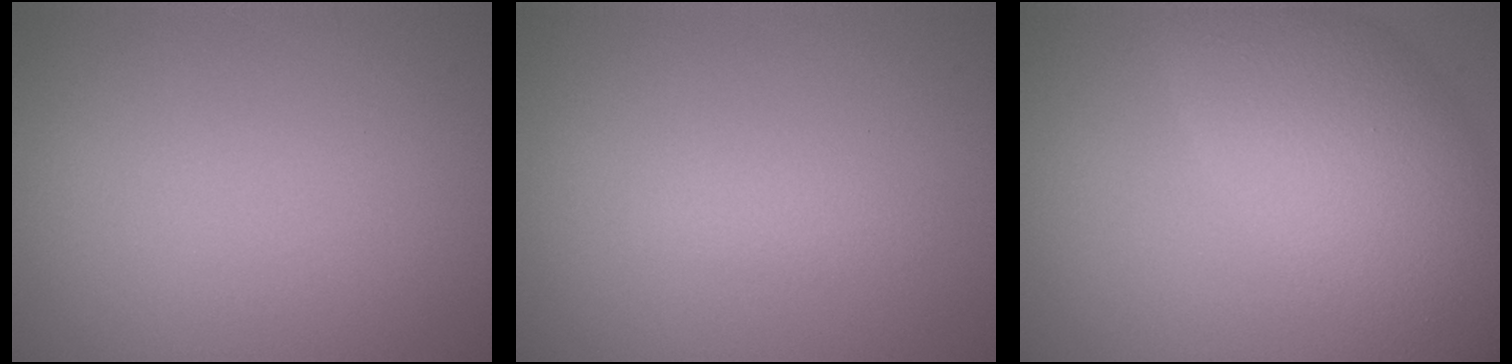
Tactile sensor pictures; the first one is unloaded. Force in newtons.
{"total": 0.8, "press": 0.8, "slide": 0.0}
{"total": 8.3, "press": 8.3, "slide": 0.2}